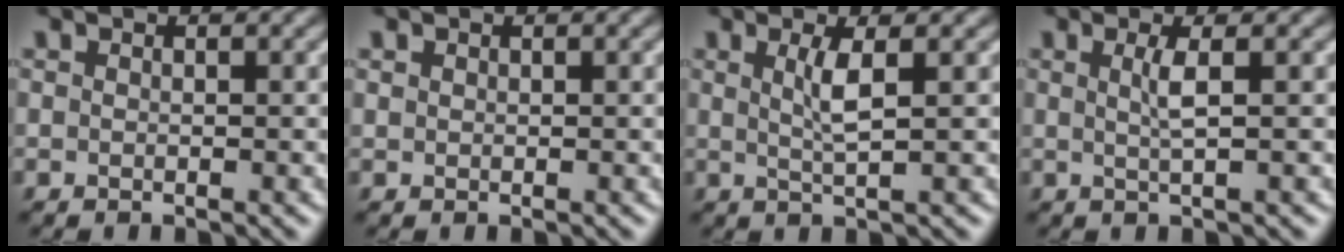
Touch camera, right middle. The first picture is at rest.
{"total": 0.0}
{"total": 2.5, "force": [0.6, 0.5, 2.4], "torque": [-0.047, -0.002, 0.012]}
{"total": 1.9, "force": [0.4, 0.4, 1.9], "torque": [-0.037, 0.000, 0.004]}